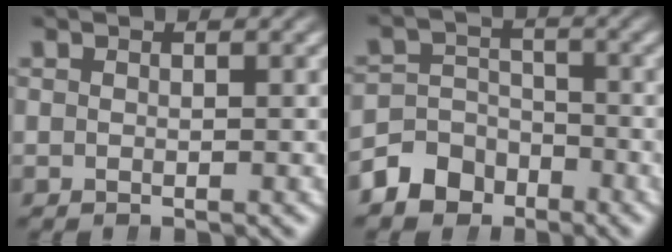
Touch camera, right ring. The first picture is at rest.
{"total": 6.0, "force": [-3.9, 4.3, 1.6], "torque": [-0.022, -0.016, -0.066]}